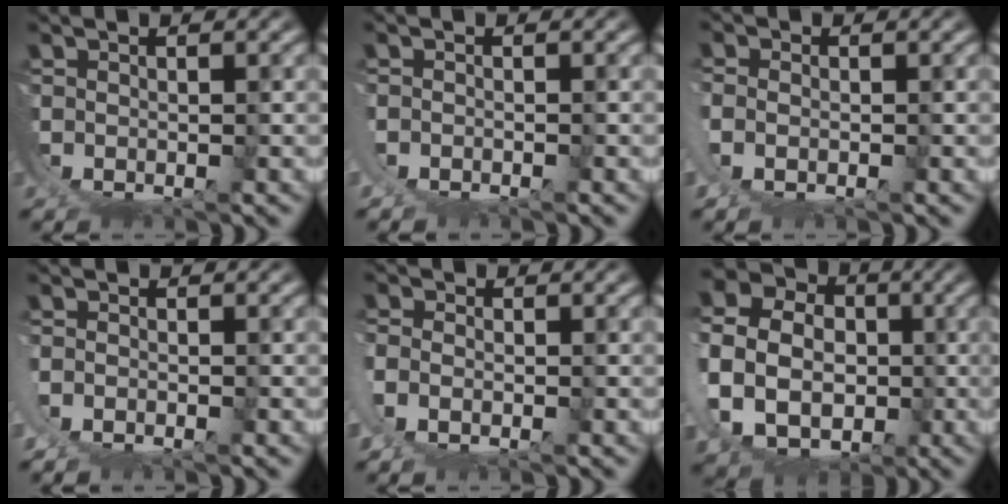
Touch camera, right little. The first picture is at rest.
{"total": 1.4, "force": [0.0, 1.3, 0.4], "torque": [-0.017, 0.000, -0.002]}
{"total": 2.5, "force": [0.6, 2.0, 1.4], "torque": [-0.045, -0.008, 0.011]}
{"total": 2.4, "force": [0.1, 2.2, 1.1], "torque": [-0.033, -0.005, 0.001]}
{"total": 3.2, "force": [0.9, 2.5, 1.7], "torque": [-0.055, -0.008, 0.015]}
{"total": 15.0, "force": [2.6, 12.4, 7.9], "torque": [-0.163, -0.018, 0.029]}